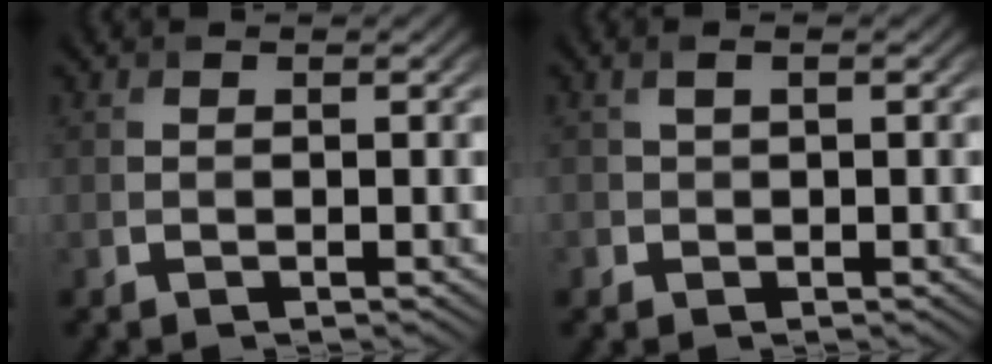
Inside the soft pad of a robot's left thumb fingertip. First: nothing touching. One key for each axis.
{"total": 0.8, "fx": 0.2, "fy": 0.7, "fz": 0.2, "tx": -0.003, "ty": 0.001, "tz": 0.003}